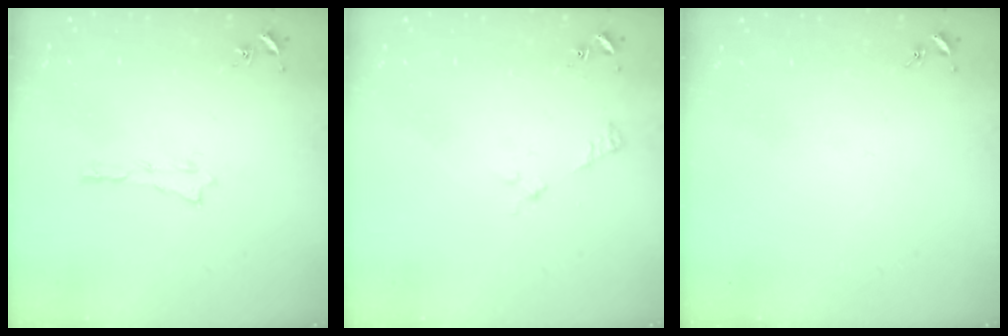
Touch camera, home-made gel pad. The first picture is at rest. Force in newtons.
{"total": 2.5, "press": 2.5, "slide": 0.3}
{"total": 0.0}